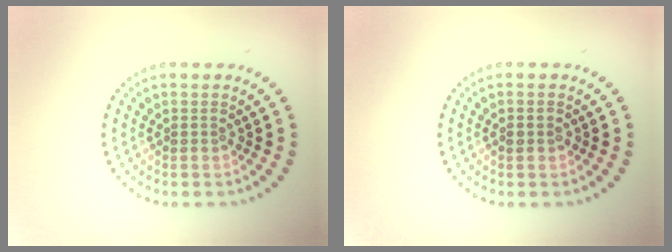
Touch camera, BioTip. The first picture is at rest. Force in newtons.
{"total": 0.9, "press": 0.9, "slide": 0.1}